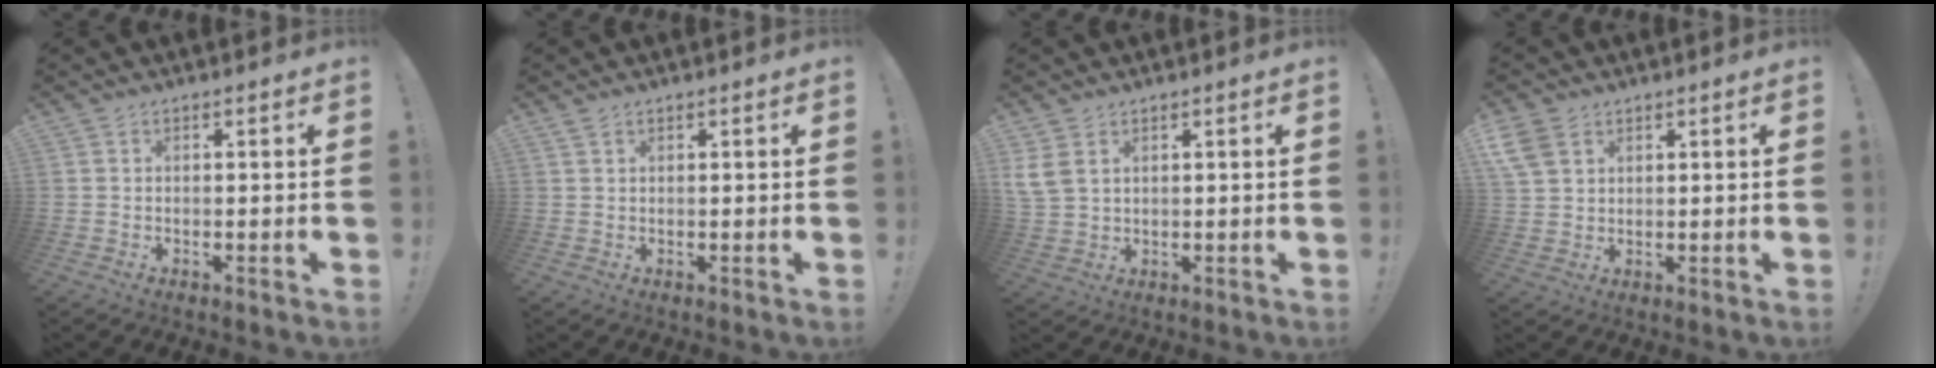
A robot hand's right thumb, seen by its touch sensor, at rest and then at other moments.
{"total": 1.0, "force": [0.8, 0.4, 0.5], "torque": [-0.005, -0.001, 0.013]}
{"total": 5.5, "force": [2.6, 3.4, 3.3], "torque": [-0.077, -0.009, 0.052]}
{"total": 6.3, "force": [3.3, 4.2, 3.4], "torque": [-0.061, -0.011, 0.065]}